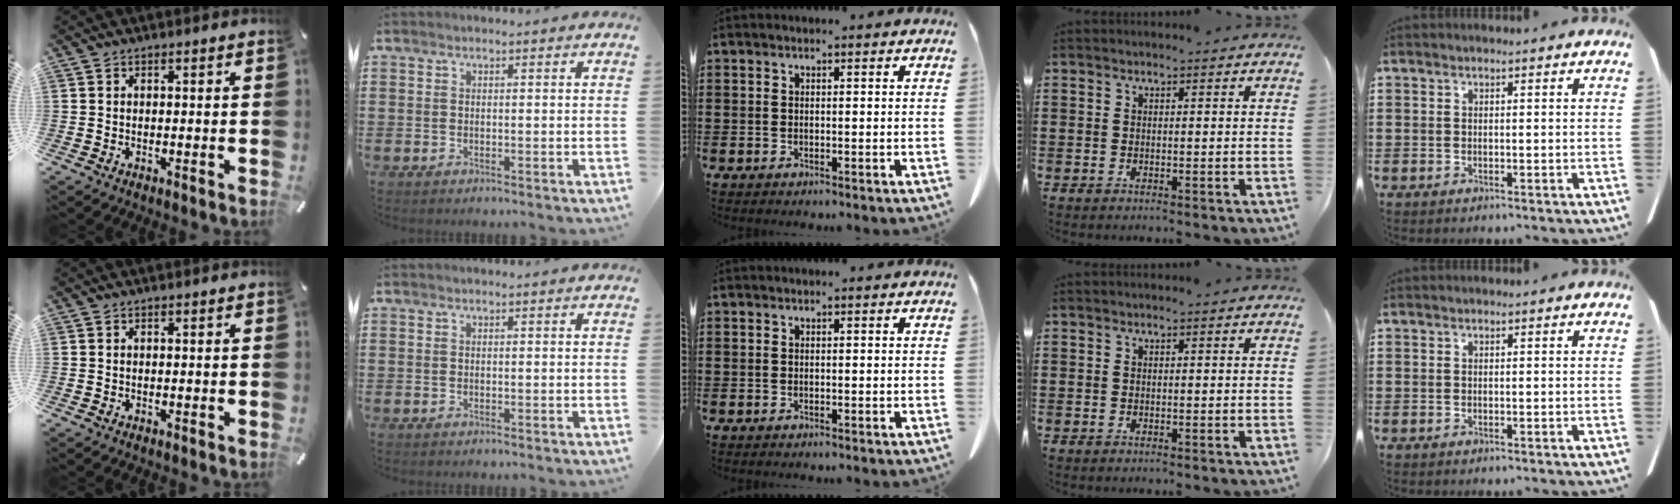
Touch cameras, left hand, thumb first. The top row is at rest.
{}